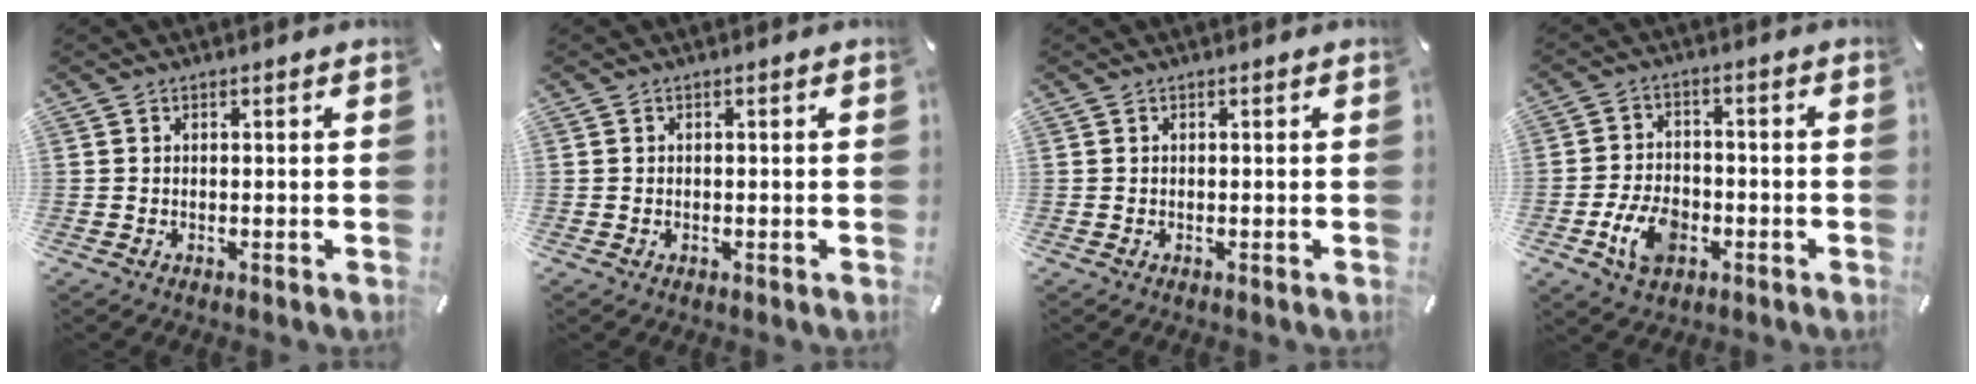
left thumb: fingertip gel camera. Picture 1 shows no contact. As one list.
[{"total": 0.0}, {"total": 0.0}, {"total": 9.0, "force": [-3.5, 6.1, 5.7], "torque": [-0.119, 0.015, -0.059]}]